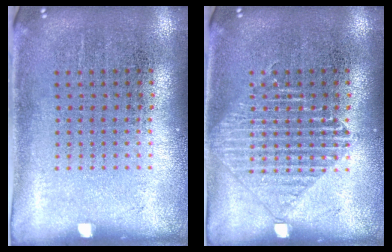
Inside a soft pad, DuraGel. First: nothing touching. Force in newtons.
{"total": 2.0, "press": 2.0, "slide": 0.3}